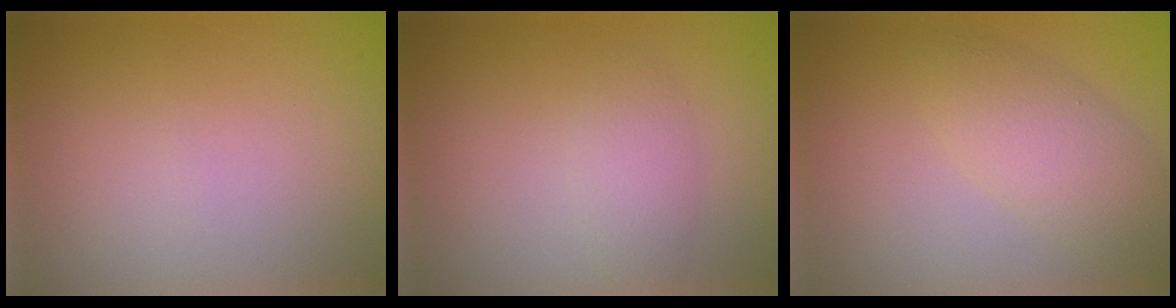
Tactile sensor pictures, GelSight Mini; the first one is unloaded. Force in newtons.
{"total": 1.9, "press": 1.9, "slide": 0.1}
{"total": 3.8, "press": 3.8, "slide": 0.1}